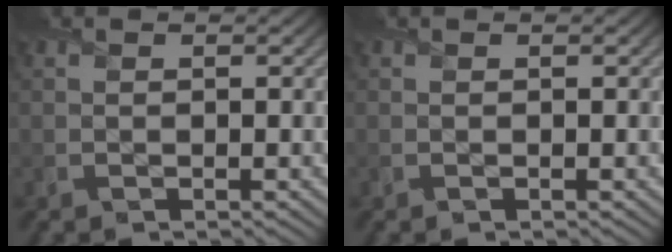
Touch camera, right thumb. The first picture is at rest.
{"total": 0.0}